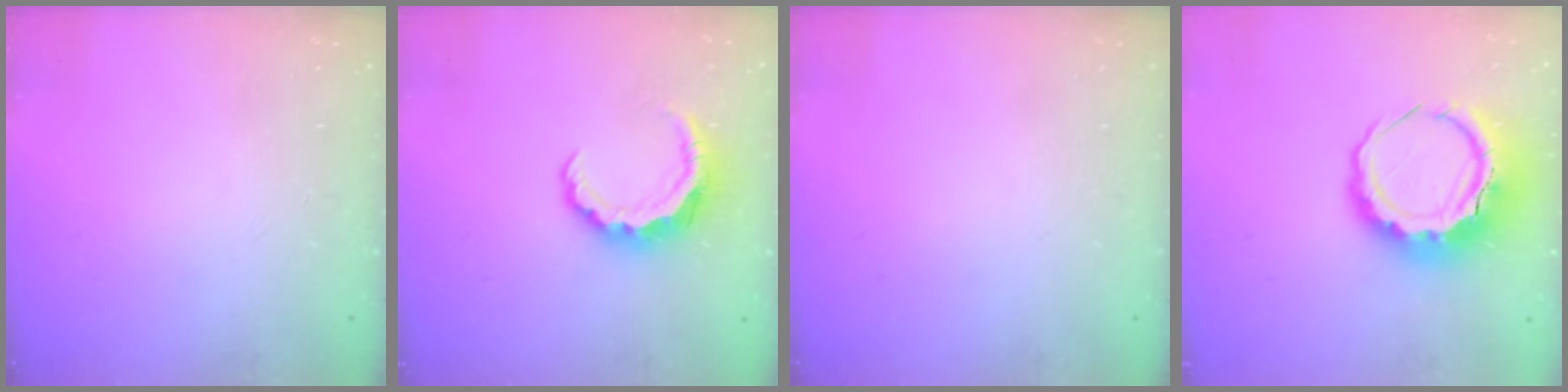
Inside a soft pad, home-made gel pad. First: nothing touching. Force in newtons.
{"total": 8.1, "press": 8.0, "slide": 1.1}
{"total": 0.0}
{"total": 12.3, "press": 12.1, "slide": 2.4}